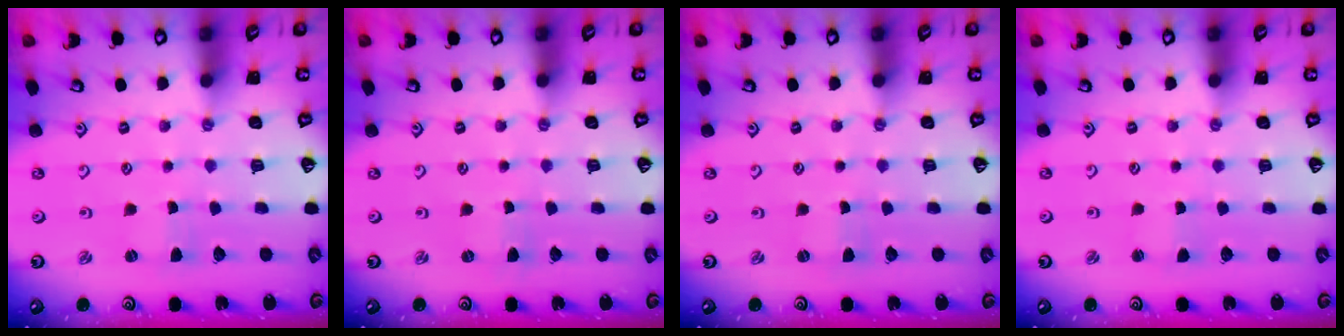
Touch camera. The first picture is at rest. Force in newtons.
{"total": 0.0}
{"total": 0.0}
{"total": 0.8, "press": 0.8, "slide": 0.0}